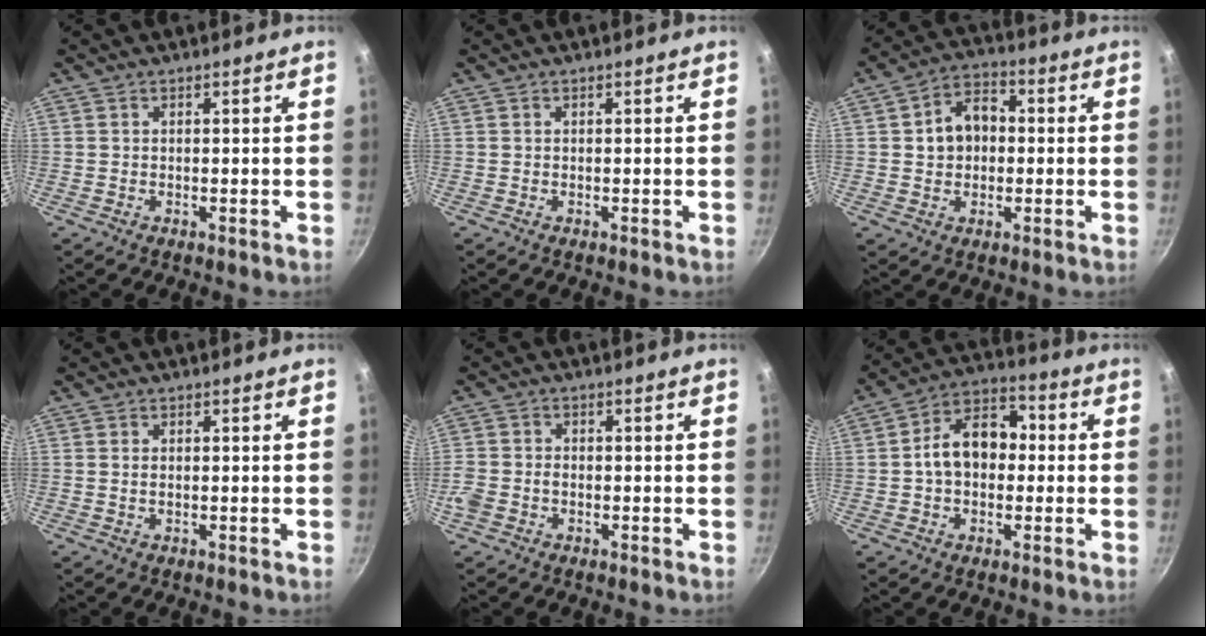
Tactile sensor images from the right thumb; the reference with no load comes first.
{"total": 0.0}
{"total": 8.8, "force": [0.6, 6.6, 5.7], "torque": [-0.060, 0.018, 0.001]}
{"total": 0.8, "force": [0.1, 0.4, 0.6], "torque": [-0.013, 0.000, 0.000]}
{"total": 4.3, "force": [-1.9, 3.1, 2.2], "torque": [-0.051, 0.014, -0.044]}
{"total": 11.9, "force": [0.0, 8.5, 8.4], "torque": [-0.098, 0.039, -0.016]}